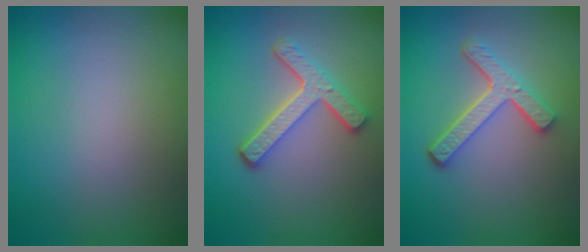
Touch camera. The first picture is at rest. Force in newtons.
{"total": 4.8, "press": 3.6, "slide": 3.2}
{"total": 4.4, "press": 3.3, "slide": 2.9}